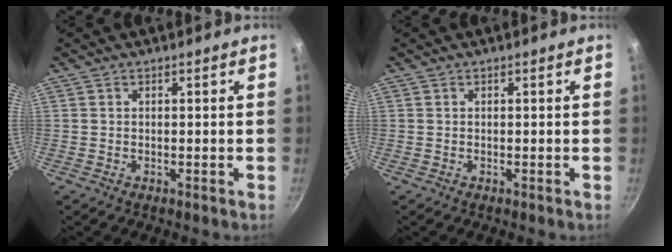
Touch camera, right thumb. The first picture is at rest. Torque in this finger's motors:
{"motor_torque": [-0.01, 0.01, 0.00, 0.00, 0.00]}